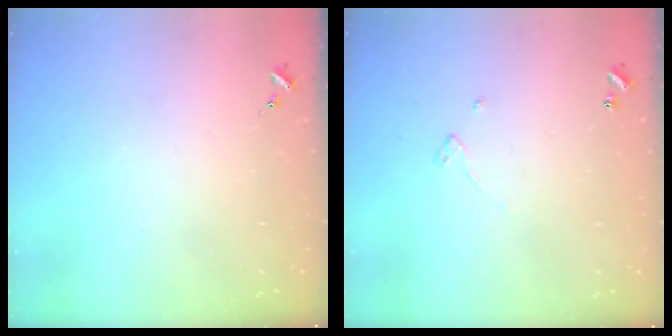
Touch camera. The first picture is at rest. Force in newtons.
{"total": 3.4, "press": 3.4, "slide": 0.1}